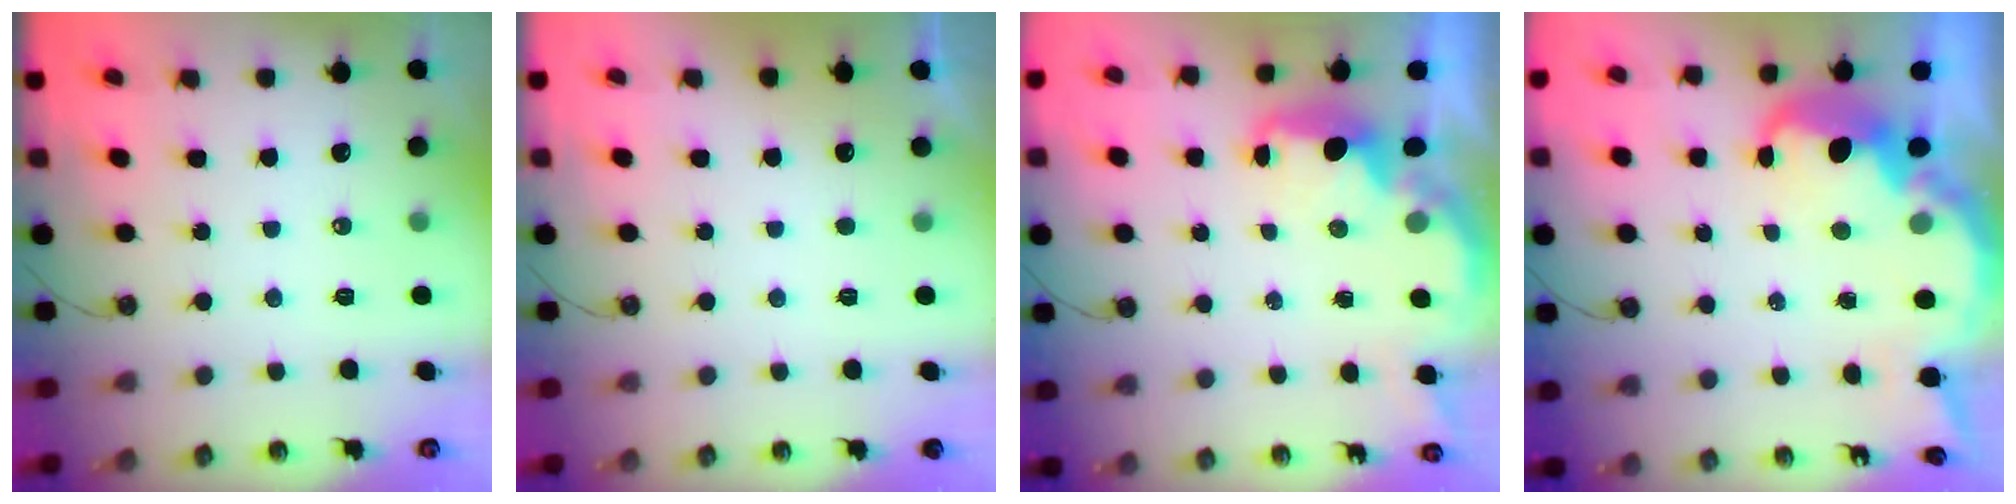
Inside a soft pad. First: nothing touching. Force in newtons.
{"total": 0.0}
{"total": 2.9, "press": 2.8, "slide": 0.4}
{"total": 8.3, "press": 8.3, "slide": 0.8}